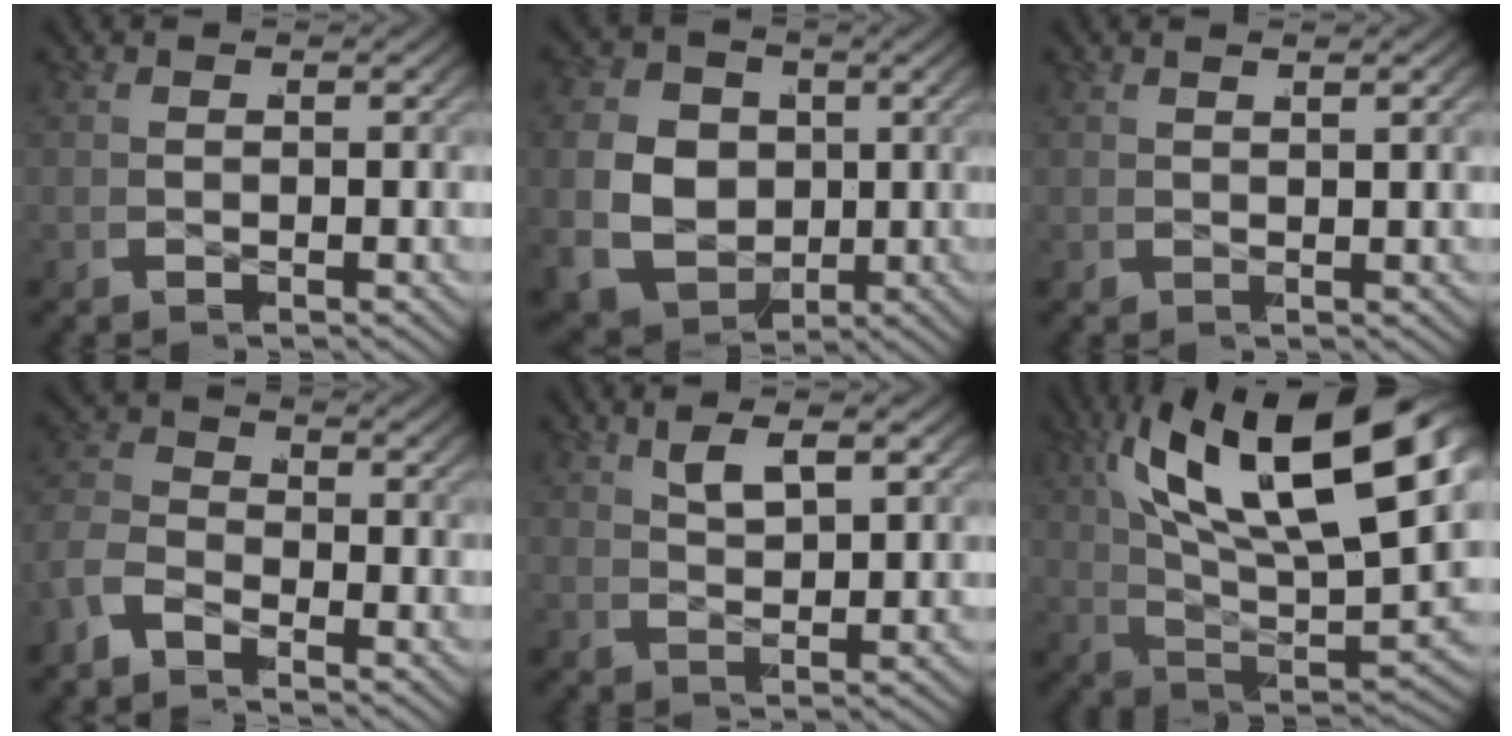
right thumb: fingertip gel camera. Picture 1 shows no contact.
{"total": 13.8, "force": [-0.6, 11.5, 7.6], "torque": [-0.200, -0.055, 0.000]}
{"total": 1.3, "force": [0.7, -1.1, -0.2], "torque": [0.007, 0.011, 0.013]}
{"total": 3.2, "force": [-1.7, 2.3, 1.3], "torque": [-0.031, -0.007, -0.040]}
{"total": 2.9, "force": [2.1, -0.6, 1.8], "torque": [-0.018, 0.018, 0.039]}
{"total": 16.7, "force": [3.8, 7.9, 14.2], "torque": [-0.258, -0.019, 0.071]}